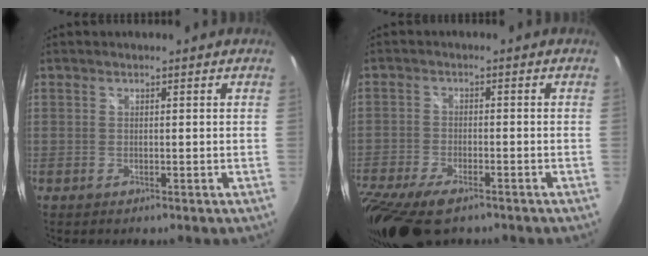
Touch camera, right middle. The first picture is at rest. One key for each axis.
{"total": 14.2, "fx": -10.0, "fy": 5.6, "fz": 8.4, "tx": -0.207, "ty": -0.059, "tz": -0.176}